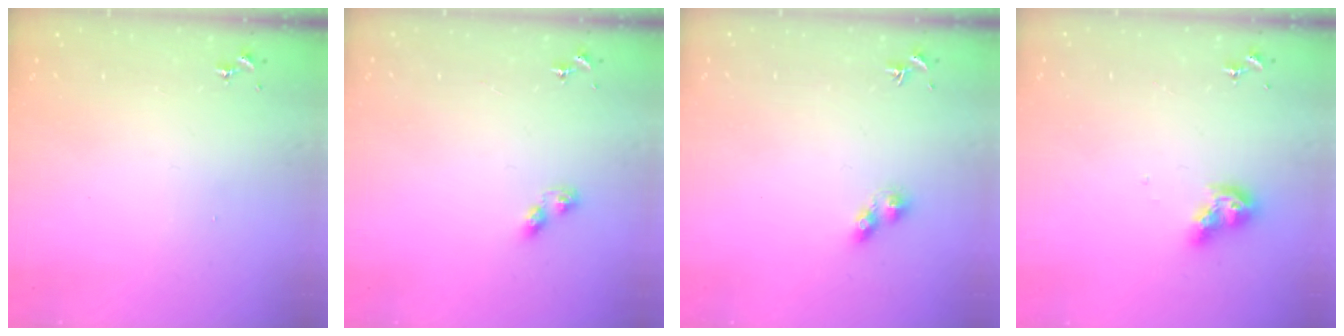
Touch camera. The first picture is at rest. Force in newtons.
{"total": 2.6, "press": 2.5, "slide": 0.4}
{"total": 4.0, "press": 3.9, "slide": 0.7}
{"total": 9.4, "press": 9.3, "slide": 0.9}